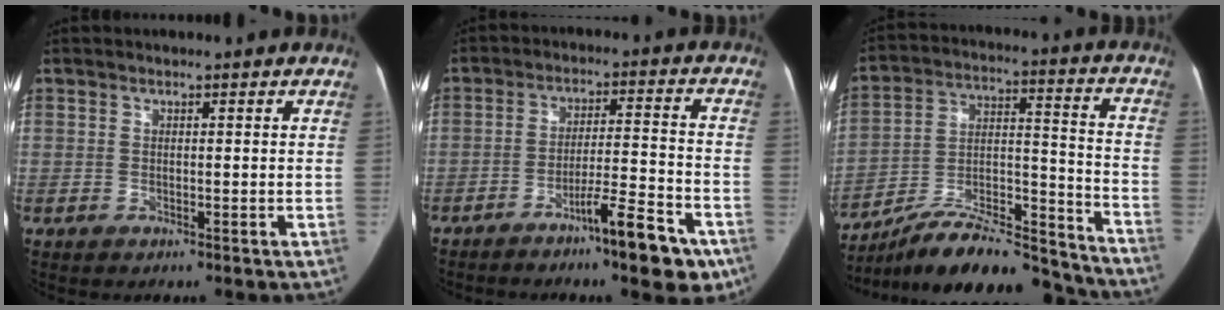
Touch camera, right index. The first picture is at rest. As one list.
[{"total": 10.7, "force": [-6.9, 1.2, 8.1], "torque": [-0.115, 0.008, -0.107]}, {"total": 22.6, "force": [-20.8, 4.2, 8.0], "torque": [-0.126, 0.029, -0.328]}]